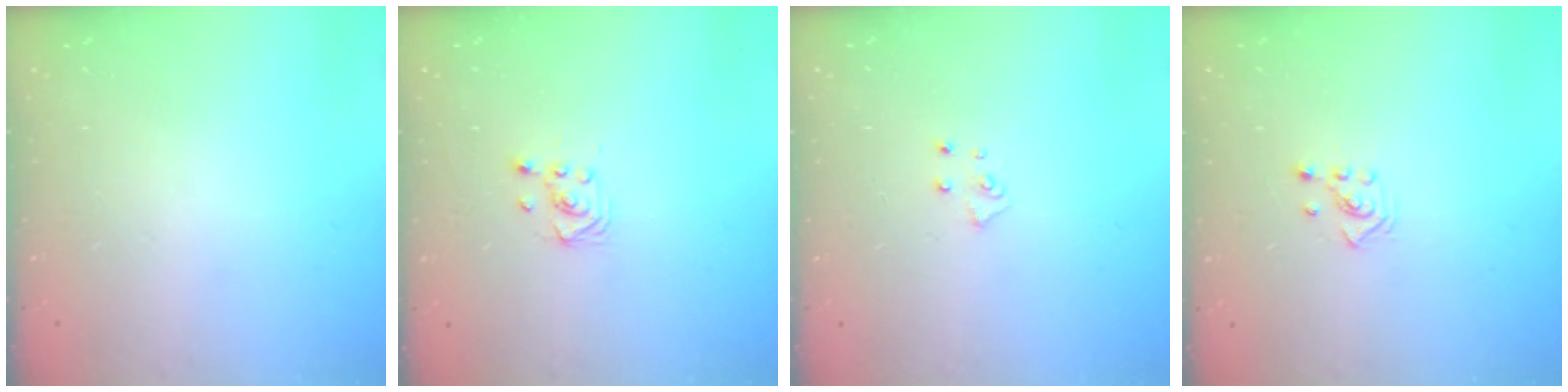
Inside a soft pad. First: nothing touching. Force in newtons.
{"total": 2.6, "press": 2.4, "slide": 1.0}
{"total": 5.1, "press": 5.1, "slide": 0.4}
{"total": 2.3, "press": 2.2, "slide": 0.8}